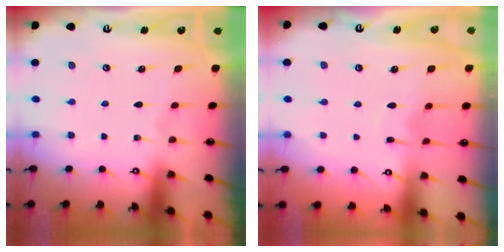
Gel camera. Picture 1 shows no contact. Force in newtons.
{"total": 4.6, "press": 4.6, "slide": 0.4}